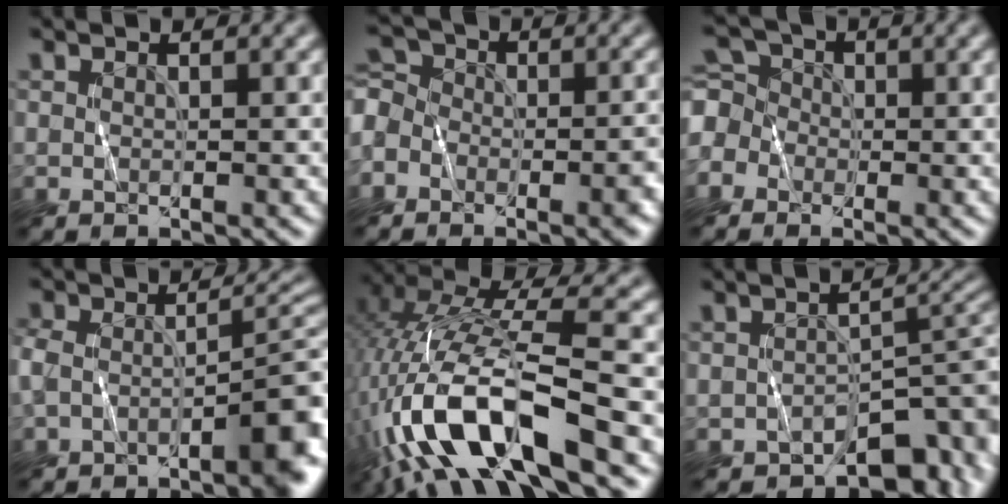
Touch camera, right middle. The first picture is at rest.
{"total": 6.6, "force": [-3.7, 4.1, 3.6], "torque": [-0.048, 0.014, -0.065]}
{"total": 3.9, "force": [-0.5, 3.5, 1.6], "torque": [-0.048, 0.025, -0.021]}
{"total": 6.2, "force": [-3.2, 2.4, 4.6], "torque": [-0.075, 0.006, -0.060]}
{"total": 12.8, "force": [-5.1, 3.7, 11.2], "torque": [-0.241, 0.010, -0.087]}
{"total": 6.0, "force": [-3.9, 3.0, 3.4], "torque": [-0.027, -0.003, -0.056]}